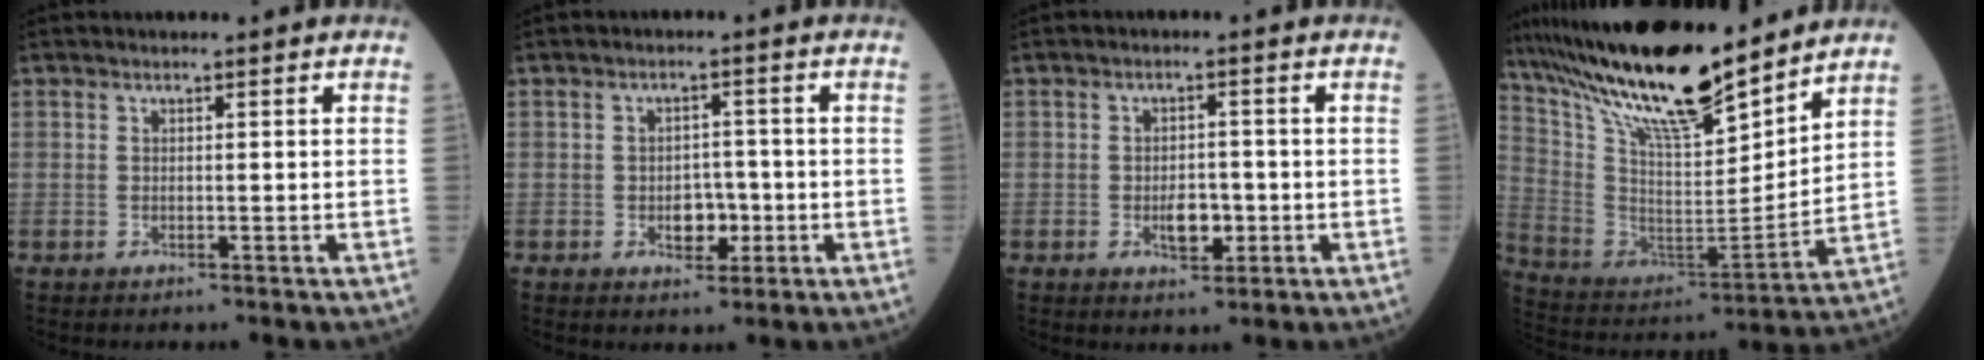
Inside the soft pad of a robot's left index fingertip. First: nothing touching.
{"total": 3.8, "force": [-1.1, 2.5, 2.7], "torque": [-0.036, 0.005, -0.012]}
{"total": 3.8, "force": [-1.1, 2.0, 3.0], "torque": [-0.050, 0.002, -0.013]}
{"total": 21.7, "force": [18.0, 3.1, 11.8], "torque": [-0.220, -0.004, 0.325]}